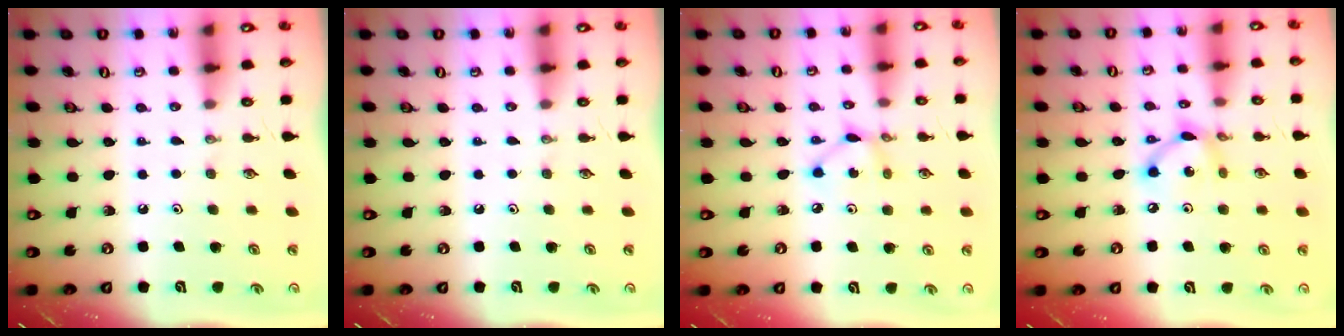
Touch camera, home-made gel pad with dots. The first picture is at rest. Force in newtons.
{"total": 0.0}
{"total": 4.5, "press": 4.5, "slide": 0.2}
{"total": 7.7, "press": 7.7, "slide": 0.4}